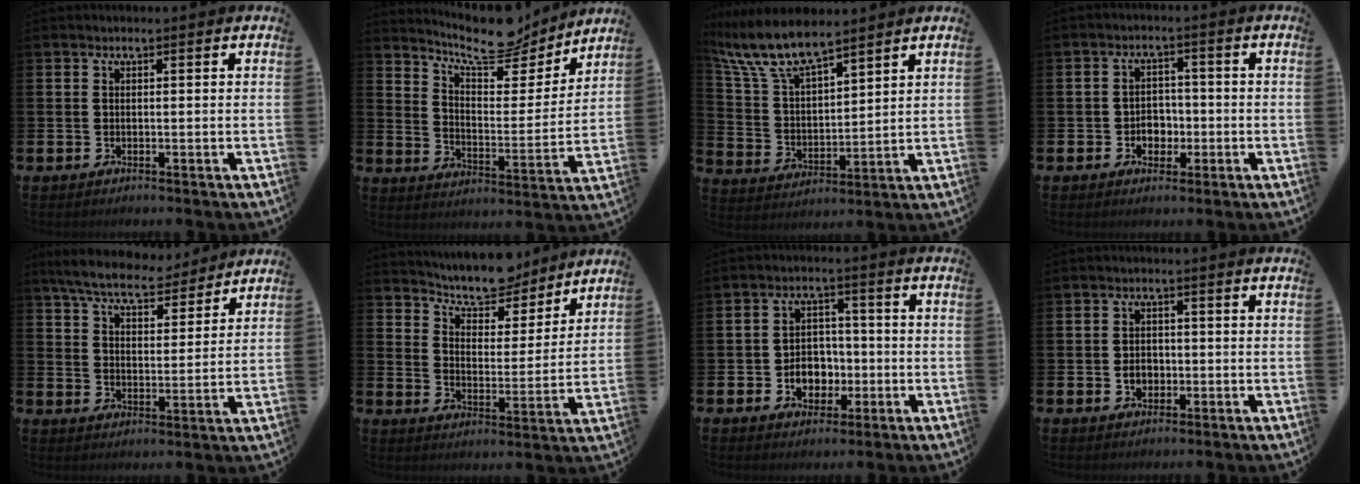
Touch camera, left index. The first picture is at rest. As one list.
[{"total": 10.7, "force": [9.7, 2.8, 3.6], "torque": [-0.080, -0.070, 0.170]}, {"total": 9.3, "force": [8.2, 2.0, 3.8], "torque": [-0.109, -0.035, 0.150]}, {"total": 3.2, "force": [-1.1, 2.6, 1.4], "torque": [-0.022, 0.002, -0.029]}, {"total": 7.5, "force": [7.1, 1.4, 2.0], "torque": [-0.063, -0.038, 0.126]}, {"total": 8.4, "force": [7.8, 2.5, 1.8], "torque": [-0.051, -0.058, 0.136]}, {"total": 5.0, "force": [-1.5, 4.1, 2.4], "torque": [-0.034, 0.002, -0.036]}, {"total": 2.5, "force": [-0.6, 1.9, 1.4], "torque": [-0.016, -0.001, -0.018]}]